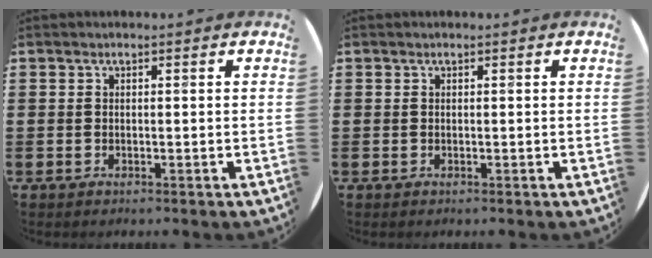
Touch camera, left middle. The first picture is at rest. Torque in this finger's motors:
{"motor_torque": [-0.21, -0.06, 0.03, 0.01]}